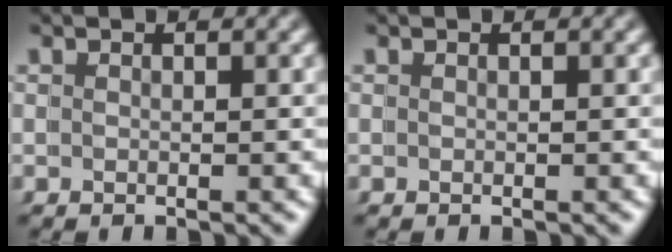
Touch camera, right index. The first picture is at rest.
{"total": 0.0}